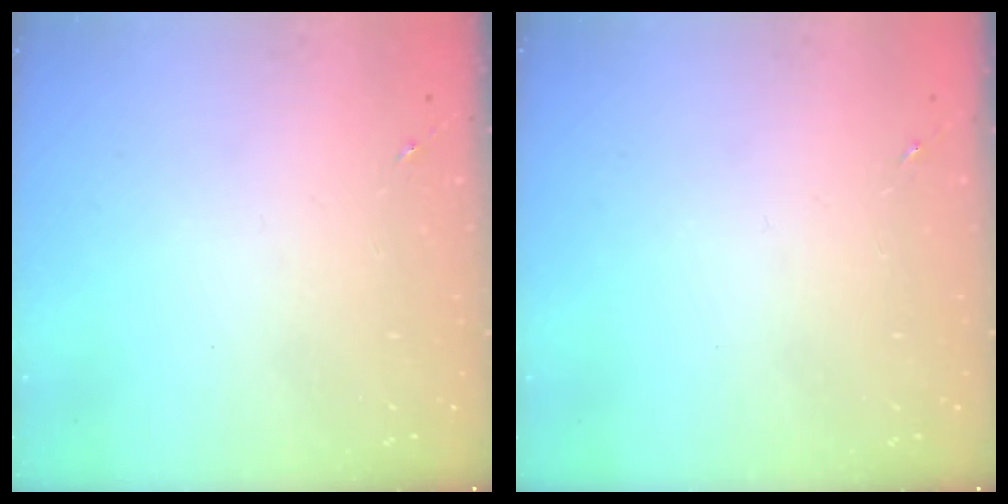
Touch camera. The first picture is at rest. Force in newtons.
{"total": 0.0}